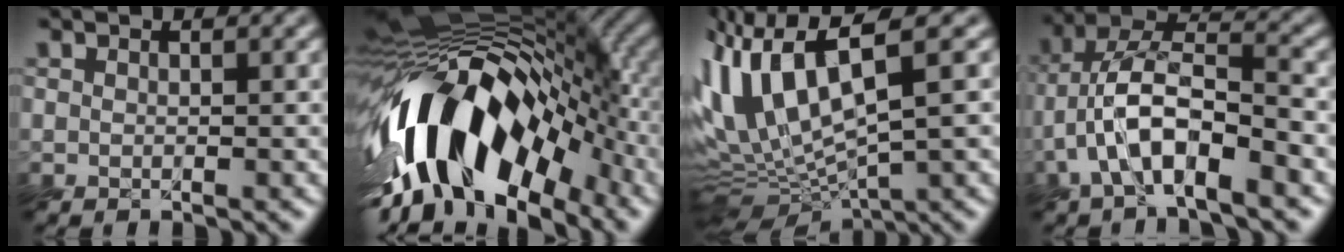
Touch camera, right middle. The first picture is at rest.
{"total": 15.3, "force": [-6.4, 8.2, 11.2], "torque": [-0.180, 0.023, -0.132]}
{"total": 10.7, "force": [2.4, 3.4, 9.8], "torque": [-0.217, 0.009, 0.051]}
{"total": 7.7, "force": [-3.7, 2.6, 6.2], "torque": [-0.121, 0.014, -0.077]}